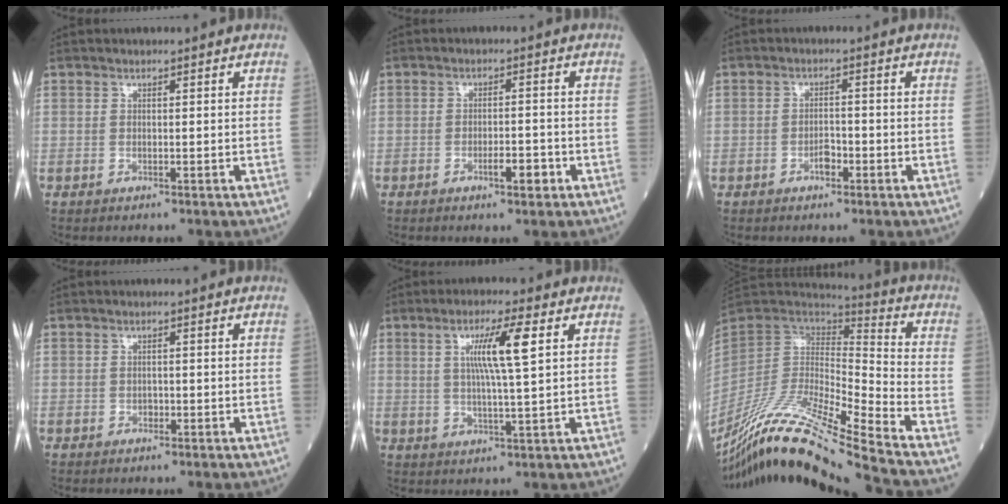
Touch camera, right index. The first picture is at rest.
{"total": 3.1, "force": [-1.6, 0.5, 2.6], "torque": [-0.041, 0.002, -0.025]}
{"total": 2.0, "force": [-1.2, 0.7, 1.4], "torque": [-0.021, 0.004, -0.022]}
{"total": 0.6, "force": [-0.4, 0.3, 0.3], "torque": [-0.005, 0.002, -0.007]}
{"total": 7.4, "force": [2.3, -0.3, 7.0], "torque": [-0.129, 0.001, 0.042]}
{"total": 22.0, "force": [-18.2, -1.1, 12.4], "torque": [-0.261, -0.027, -0.341]}